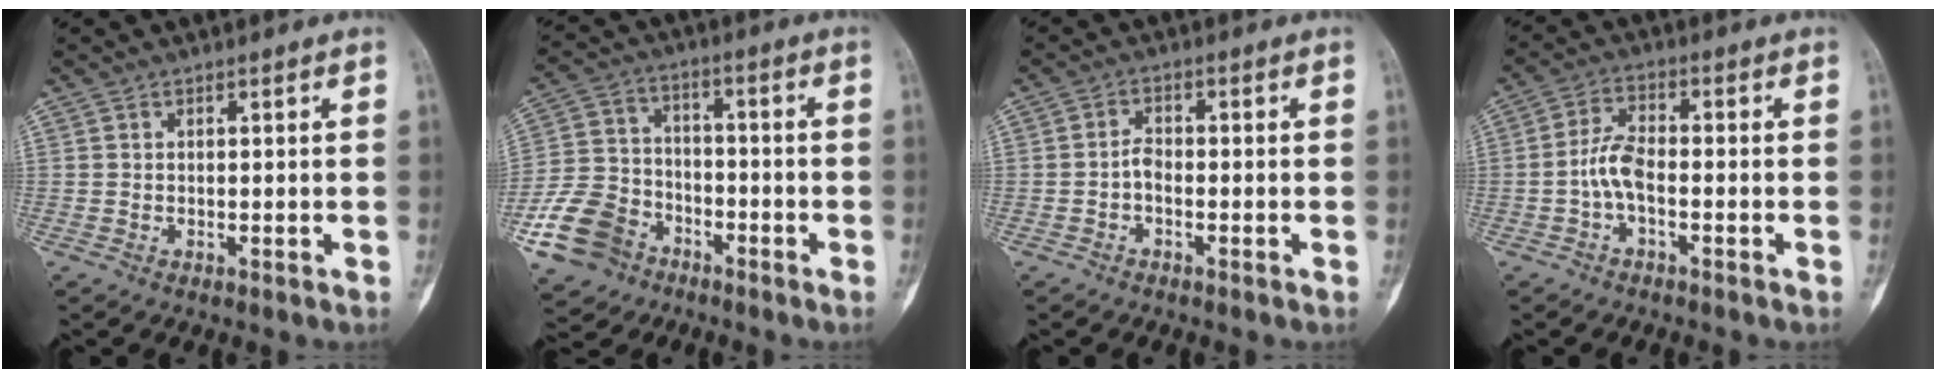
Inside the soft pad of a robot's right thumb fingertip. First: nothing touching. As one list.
[{"total": 13.1, "force": [-6.9, 9.8, 5.3], "torque": [-0.089, 0.042, -0.129]}, {"total": 2.2, "force": [-0.9, 1.3, 1.6], "torque": [-0.024, 0.011, -0.023]}, {"total": 5.3, "force": [-1.6, 2.4, 4.4], "torque": [-0.089, 0.021, -0.038]}]